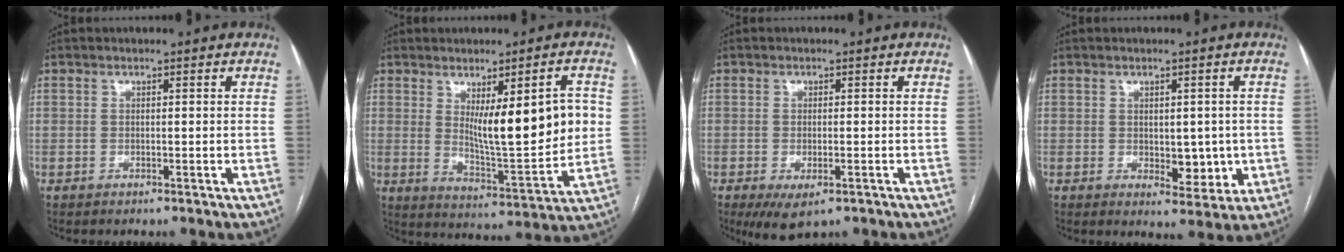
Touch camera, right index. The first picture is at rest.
{"total": 13.8, "force": [2.6, 2.5, 13.4], "torque": [-0.194, -0.015, 0.049]}
{"total": 5.1, "force": [-2.7, 1.9, 3.9], "torque": [-0.062, -0.012, -0.035]}
{"total": 5.4, "force": [-0.4, 3.0, 4.5], "torque": [-0.052, -0.003, 0.006]}